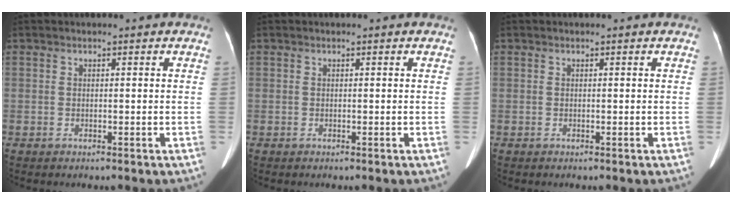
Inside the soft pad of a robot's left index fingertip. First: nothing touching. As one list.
[{"total": 0.0}, {"total": 0.0}]